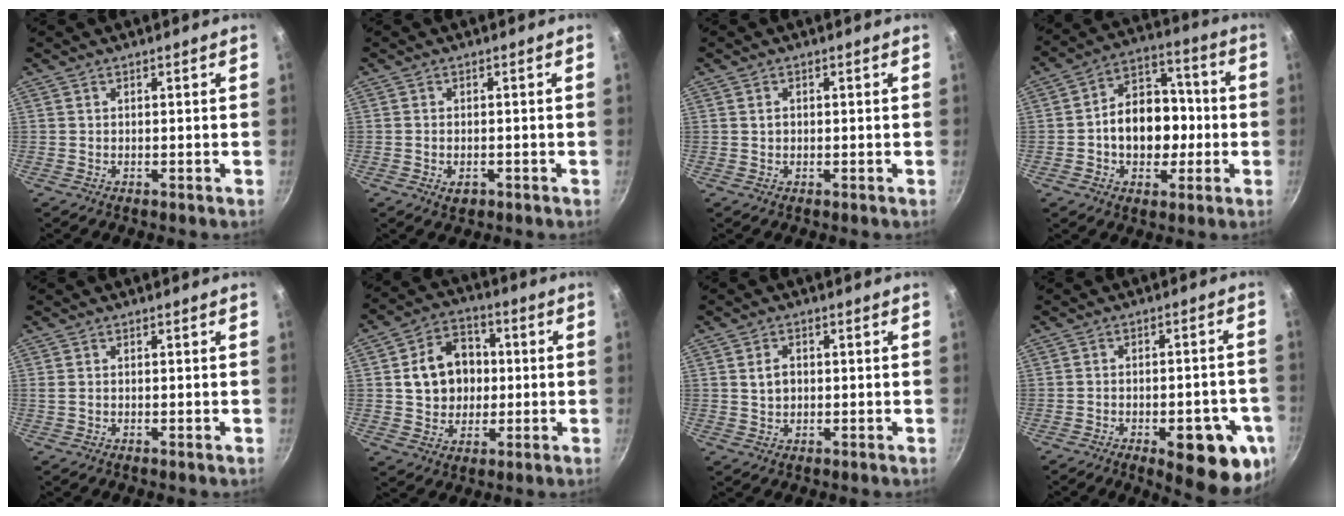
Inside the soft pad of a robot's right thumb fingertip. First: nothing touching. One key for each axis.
{"total": 2.2, "fx": -0.9, "fy": 1.4, "fz": 1.4, "tx": -0.022, "ty": 0.004, "tz": -0.010}
{"total": 1.0, "fx": 0.2, "fy": 0.8, "fz": 0.6, "tx": -0.008, "ty": 0.002, "tz": 0.004}
{"total": 14.5, "fx": -1.4, "fy": 10.2, "fz": 10.2, "tx": -0.114, "ty": 0.038, "tz": -0.025}
{"total": 1.0, "fx": 0.0, "fy": 0.5, "fz": 0.8, "tx": -0.023, "ty": -0.002, "tz": 0.000}
{"total": 12.5, "fx": 1.2, "fy": 10.2, "fz": 7.2, "tx": -0.083, "ty": 0.012, "tz": 0.019}
{"total": 3.2, "fx": 0.5, "fy": 2.4, "fz": 2.1, "tx": -0.031, "ty": 0.002, "tz": 0.010}
{"total": 15.7, "fx": -6.7, "fy": 5.7, "fz": 13.0, "tx": -0.118, "ty": 0.026, "tz": -0.072}